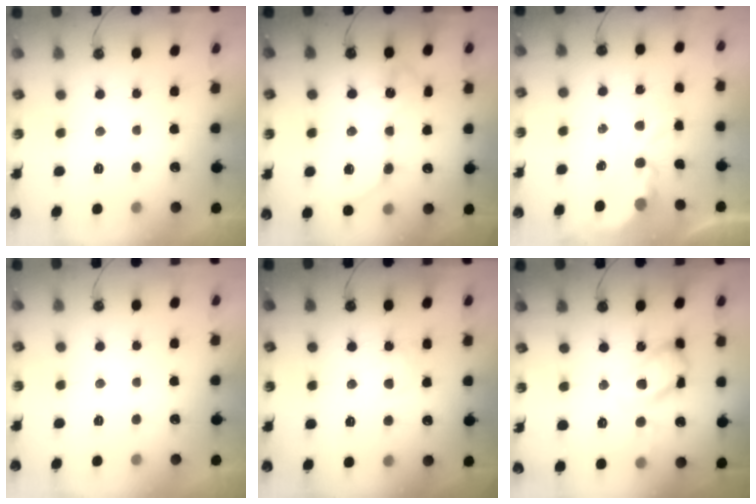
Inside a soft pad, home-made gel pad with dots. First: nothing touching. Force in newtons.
{"total": 11.8, "press": 11.8, "slide": 0.2}
{"total": 3.9, "press": 3.9, "slide": 0.1}
{"total": 0.0}
{"total": 5.6, "press": 5.6, "slide": 0.8}
{"total": 14.5, "press": 14.4, "slide": 1.3}